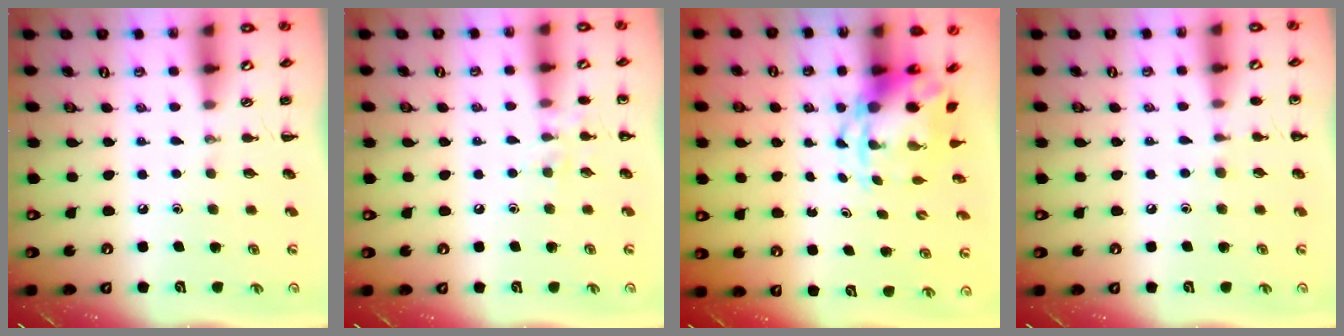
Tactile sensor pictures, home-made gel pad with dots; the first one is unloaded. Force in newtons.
{"total": 6.9, "press": 6.7, "slide": 1.8}
{"total": 3.8, "press": 3.7, "slide": 0.8}
{"total": 5.4, "press": 5.1, "slide": 1.7}